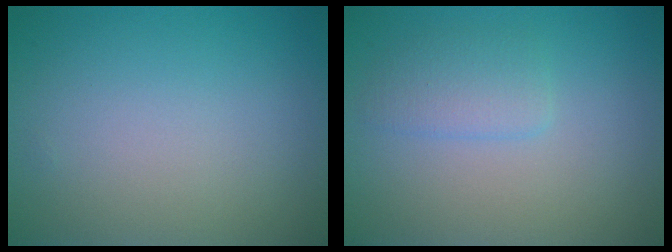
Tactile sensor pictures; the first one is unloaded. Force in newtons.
{"total": 1.9, "press": 1.9, "slide": 0.1}